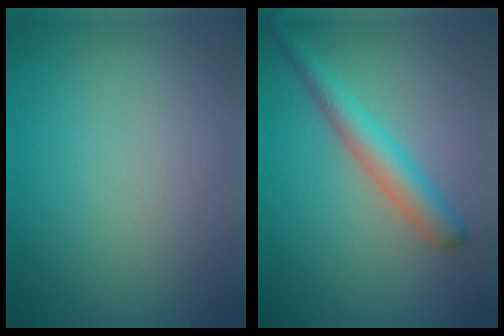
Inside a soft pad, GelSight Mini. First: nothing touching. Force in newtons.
{"total": 2.8, "press": 2.8, "slide": 0.2}